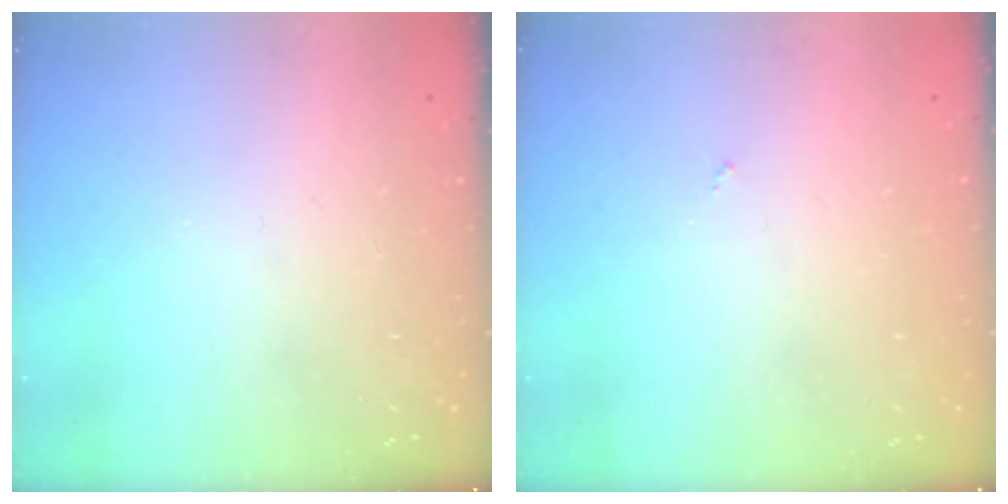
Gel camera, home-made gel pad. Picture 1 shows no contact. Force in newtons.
{"total": 0.0}